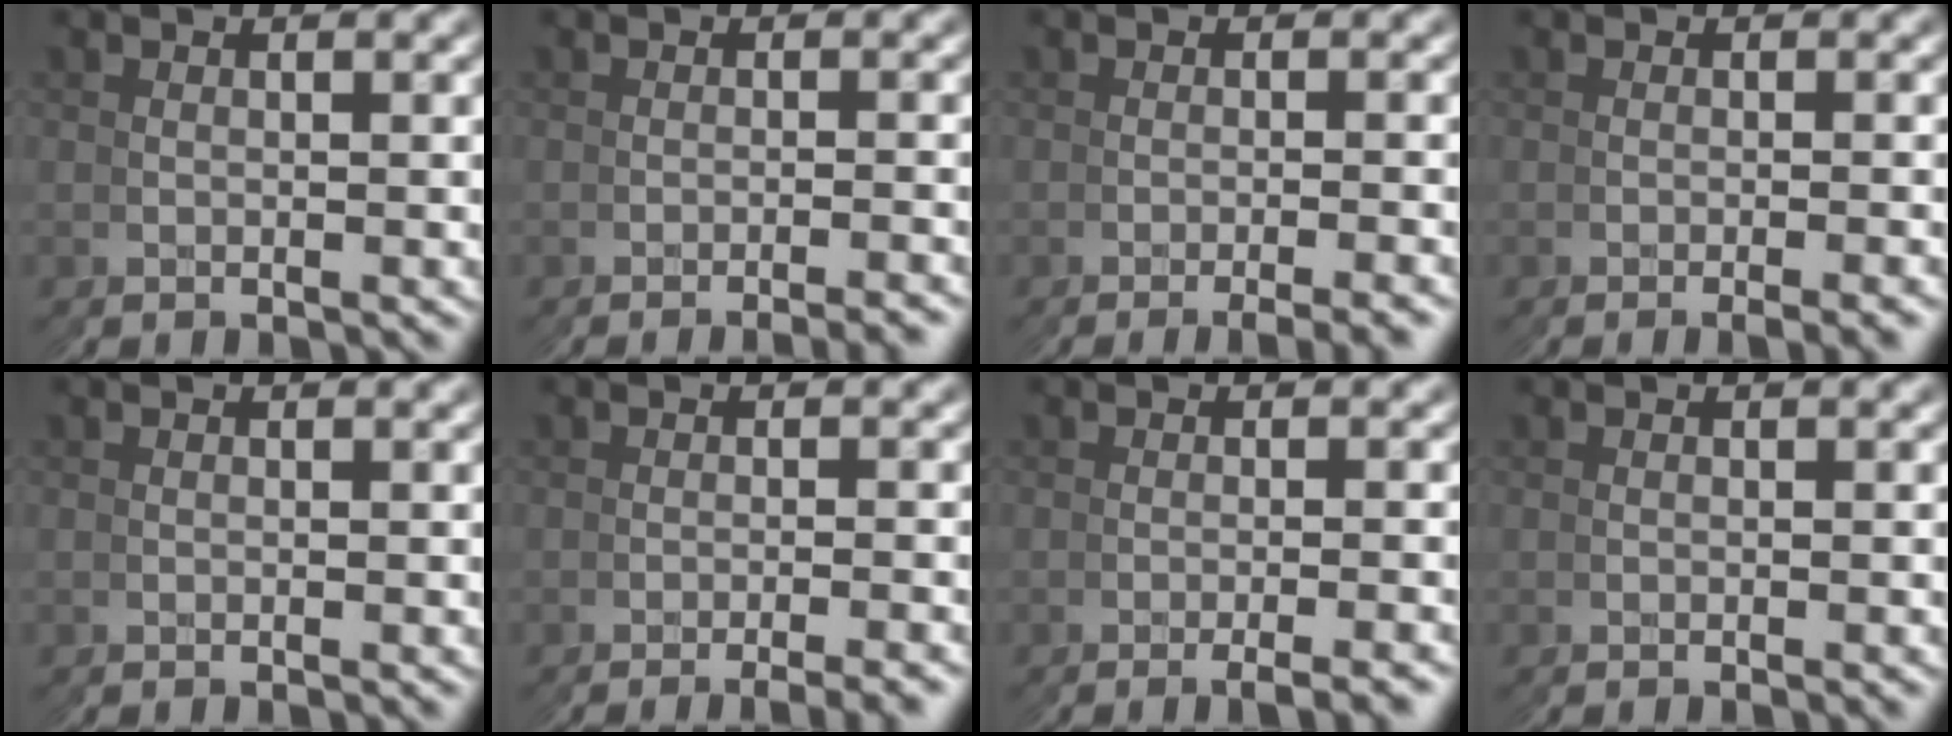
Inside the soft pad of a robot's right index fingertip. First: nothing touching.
{"total": 2.3, "force": [-1.2, -1.8, -0.5], "torque": [-0.002, 0.011, -0.026]}
{"total": 2.3, "force": [-1.4, -1.8, 0.2], "torque": [-0.008, 0.013, -0.026]}
{"total": 1.7, "force": [-0.5, -1.6, 0.2], "torque": [-0.007, 0.010, -0.012]}
{"total": 0.0}
{"total": 2.3, "force": [-1.5, -1.8, 0.1], "torque": [-0.006, 0.014, -0.028]}
{"total": 2.1, "force": [-0.8, -1.9, 0.4], "torque": [-0.009, 0.014, -0.019]}
{"total": 0.6, "force": [0.1, -0.6, -0.2], "torque": [0.000, 0.004, -0.001]}